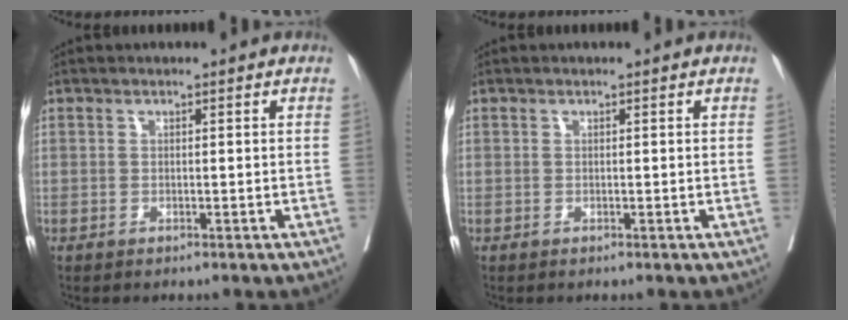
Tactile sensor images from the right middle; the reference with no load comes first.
{"total": 0.0}